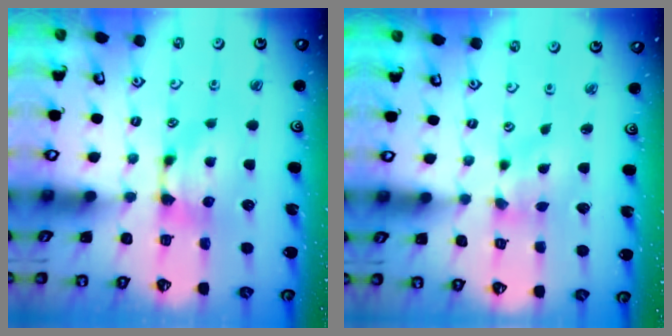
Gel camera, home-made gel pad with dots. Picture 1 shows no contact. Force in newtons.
{"total": 1.5, "press": 1.1, "slide": 1.0}